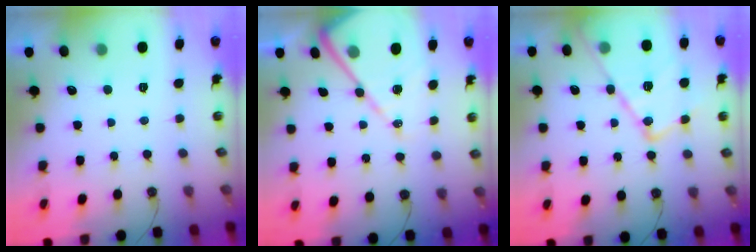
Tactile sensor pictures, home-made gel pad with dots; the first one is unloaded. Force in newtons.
{"total": 15.5, "press": 15.4, "slide": 1.5}
{"total": 20.2, "press": 20.1, "slide": 1.8}